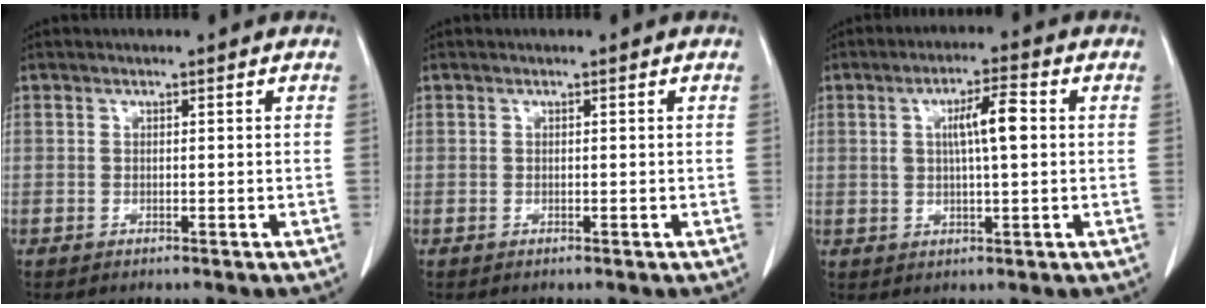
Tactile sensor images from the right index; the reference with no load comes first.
{"total": 0.0}
{"total": 6.4, "force": [1.1, 1.1, 6.2], "torque": [-0.107, 0.009, 0.020]}